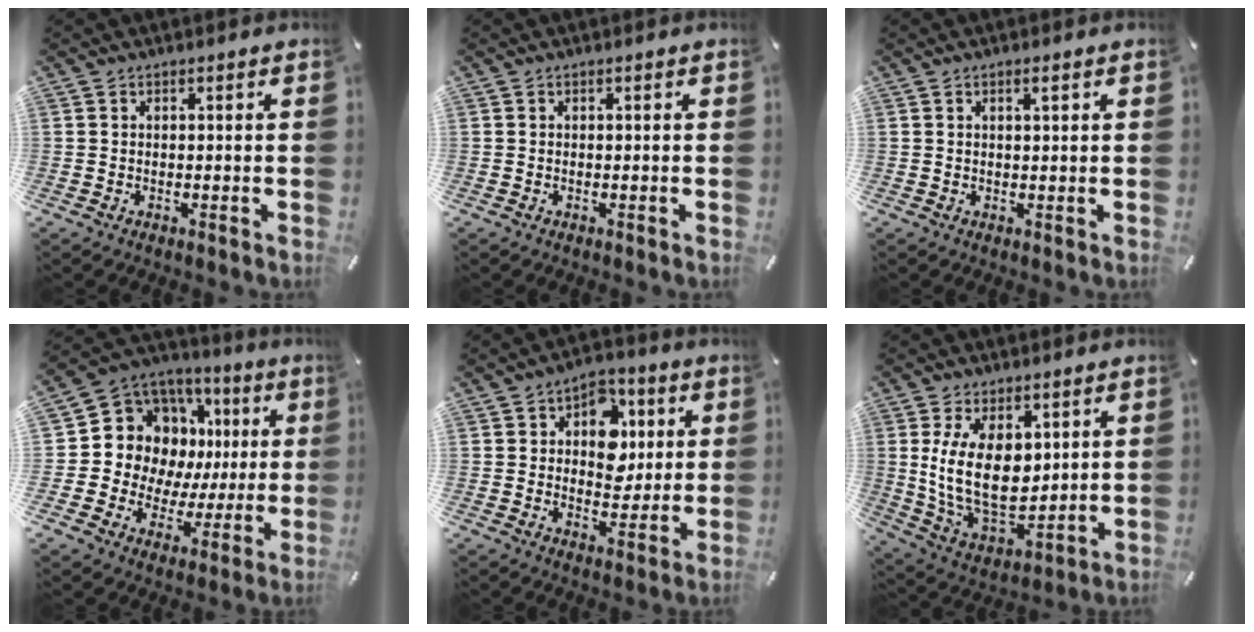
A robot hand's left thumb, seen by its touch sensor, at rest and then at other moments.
{"total": 0.0}
{"total": 1.6, "force": [0.8, 0.4, 1.4], "torque": [-0.027, 0.001, 0.012]}
{"total": 12.4, "force": [3.5, 11.0, 4.5], "torque": [-0.079, -0.052, 0.082]}
{"total": 9.9, "force": [2.4, 8.1, 5.0], "torque": [-0.065, -0.008, 0.041]}
{"total": 14.8, "force": [3.3, 9.5, 10.9], "torque": [-0.219, -0.023, 0.061]}